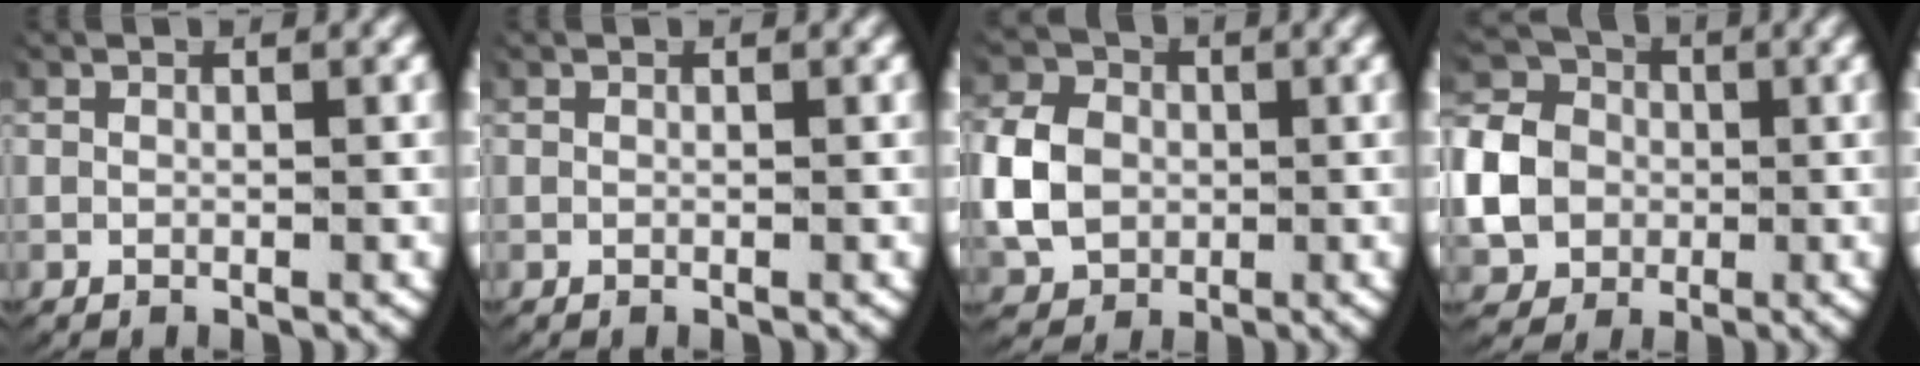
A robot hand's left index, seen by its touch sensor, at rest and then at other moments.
{"total": 0.0}
{"total": 6.1, "force": [-0.1, 5.1, 3.3], "torque": [-0.074, -0.014, 0.007]}
{"total": 9.0, "force": [0.0, 8.1, 4.1], "torque": [-0.101, -0.022, -0.003]}